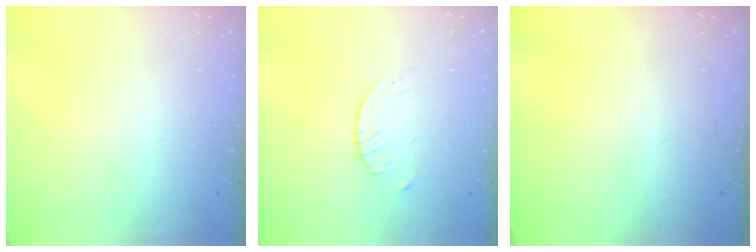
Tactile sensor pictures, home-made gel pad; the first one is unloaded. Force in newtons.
{"total": 1.6, "press": 1.6, "slide": 0.2}
{"total": 0.0}